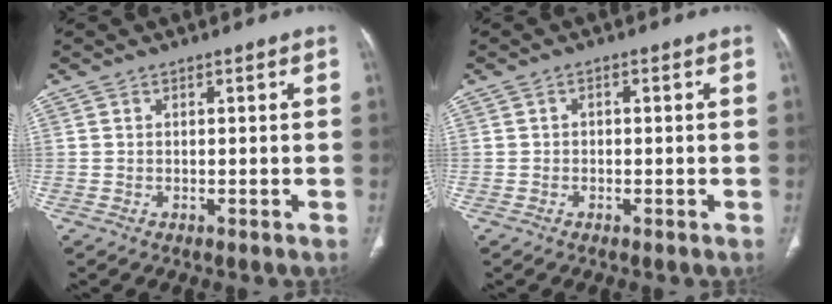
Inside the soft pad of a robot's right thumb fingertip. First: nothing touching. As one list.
[{"total": 0.7, "force": [-0.2, 0.5, 0.4], "torque": [-0.001, 0.002, -0.007]}]